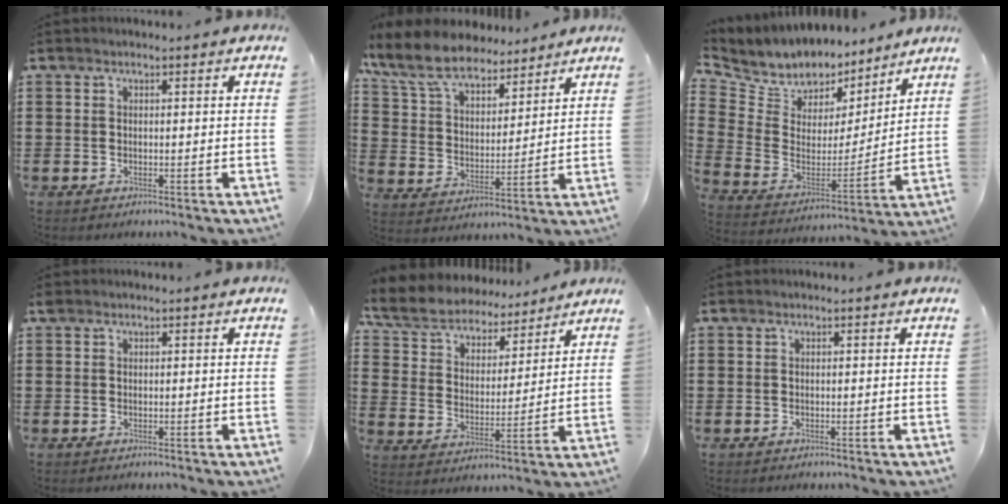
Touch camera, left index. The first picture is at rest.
{"total": 9.8, "force": [8.5, 2.9, 3.9], "torque": [-0.112, -0.033, 0.156]}
{"total": 6.9, "force": [5.7, 3.8, 0.3], "torque": [-0.053, -0.047, 0.105]}
{"total": 0.5, "force": [0.3, 0.4, 0.2], "torque": [-0.006, 0.004, 0.006]}
{"total": 6.7, "force": [6.4, 1.8, 1.2], "torque": [-0.058, -0.036, 0.112]}
{"total": 0.0}